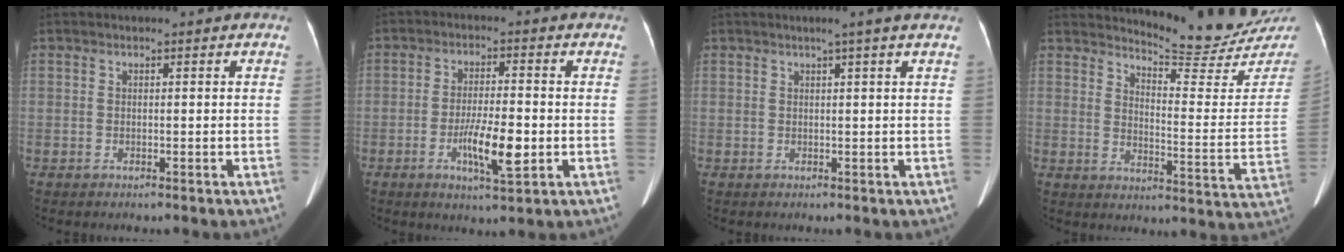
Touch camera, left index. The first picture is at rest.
{"total": 7.2, "force": [-2.0, 1.3, 6.8], "torque": [-0.122, -0.010, -0.034]}
{"total": 2.3, "force": [1.5, -0.8, 1.5], "torque": [-0.023, 0.001, 0.028]}
{"total": 17.4, "force": [17.2, 0.8, 2.5], "torque": [-0.030, -0.112, 0.197]}